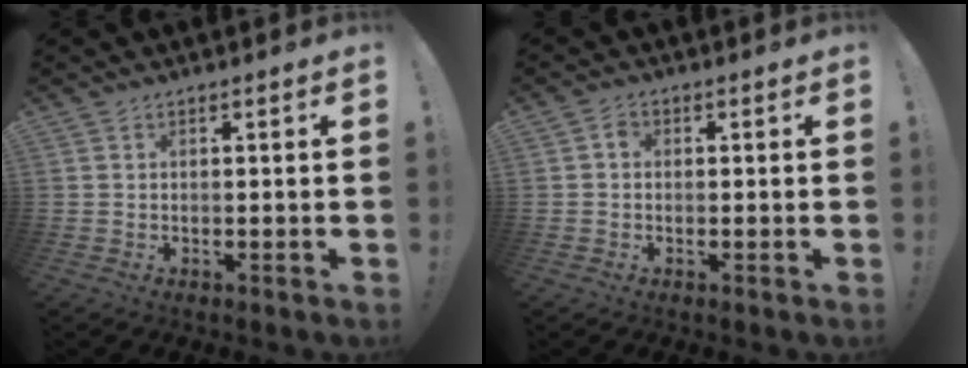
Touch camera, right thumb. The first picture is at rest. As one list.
[{"total": 1.8, "force": [-0.3, 1.5, 1.0], "torque": [-0.014, 0.005, -0.008]}]